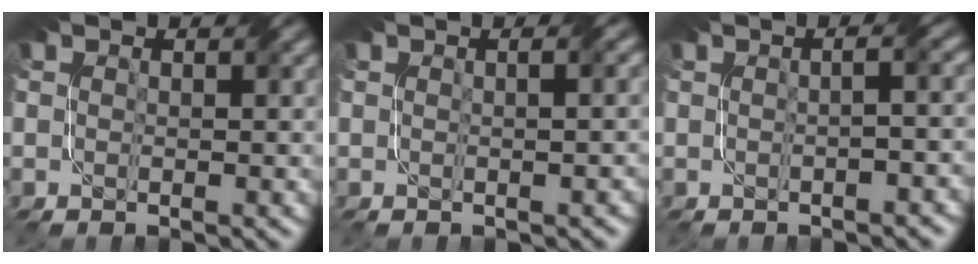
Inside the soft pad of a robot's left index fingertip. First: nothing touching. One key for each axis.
{"total": 3.3, "fx": 0.7, "fy": 1.6, "fz": 2.9, "tx": -0.009, "ty": 0.018, "tz": -0.012}
{"total": 4.0, "fx": 0.0, "fy": 1.9, "fz": 3.6, "tx": -0.015, "ty": 0.018, "tz": -0.010}